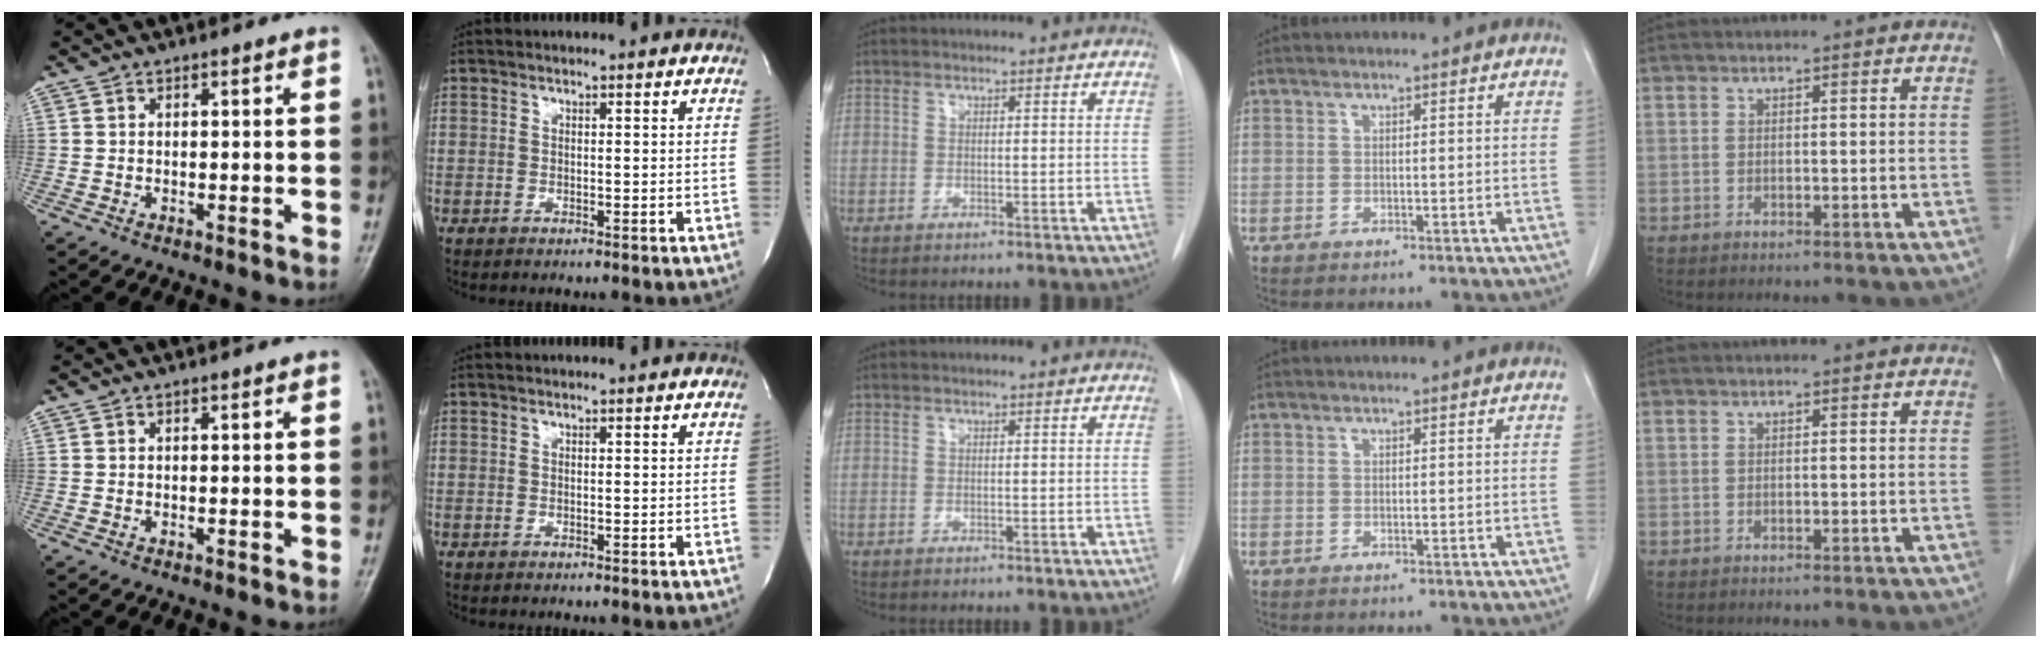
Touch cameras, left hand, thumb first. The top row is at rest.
{}